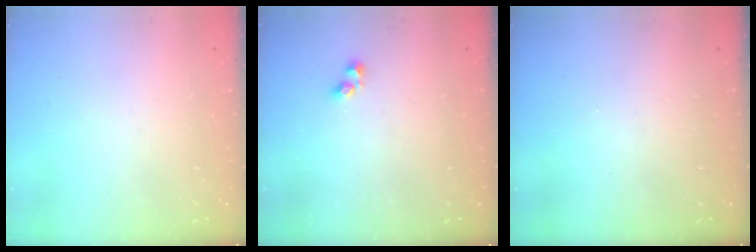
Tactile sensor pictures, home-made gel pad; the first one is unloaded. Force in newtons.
{"total": 1.6, "press": 1.5, "slide": 0.3}
{"total": 0.0}